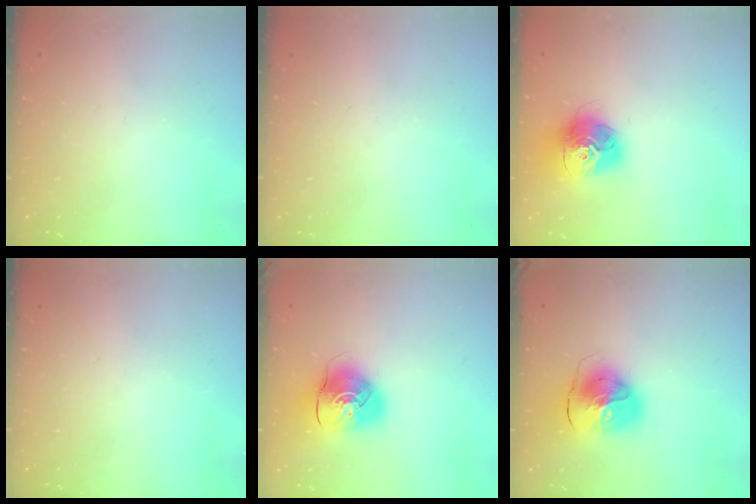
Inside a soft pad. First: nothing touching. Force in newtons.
{"total": 0.0}
{"total": 16.1, "press": 16.0, "slide": 1.5}
{"total": 0.0}
{"total": 9.7, "press": 9.6, "slide": 1.4}
{"total": 12.3, "press": 12.2, "slide": 1.6}